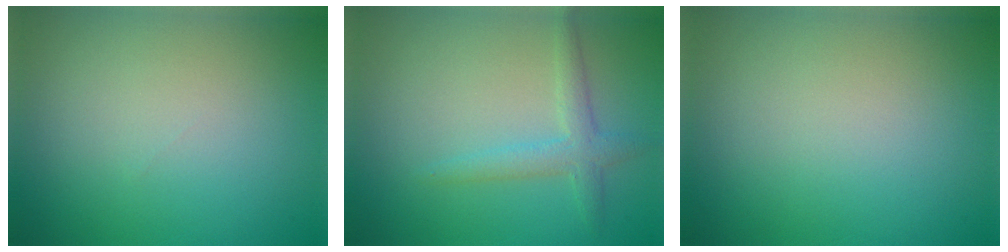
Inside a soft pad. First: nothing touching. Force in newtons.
{"total": 2.3, "press": 2.3, "slide": 0.1}
{"total": 0.0}